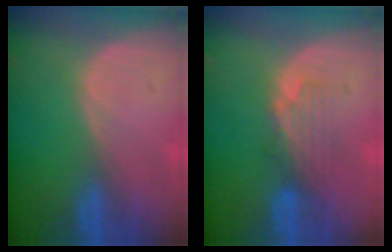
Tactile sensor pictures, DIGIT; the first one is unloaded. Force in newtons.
{"total": 4.0, "press": 3.6, "slide": 1.8}